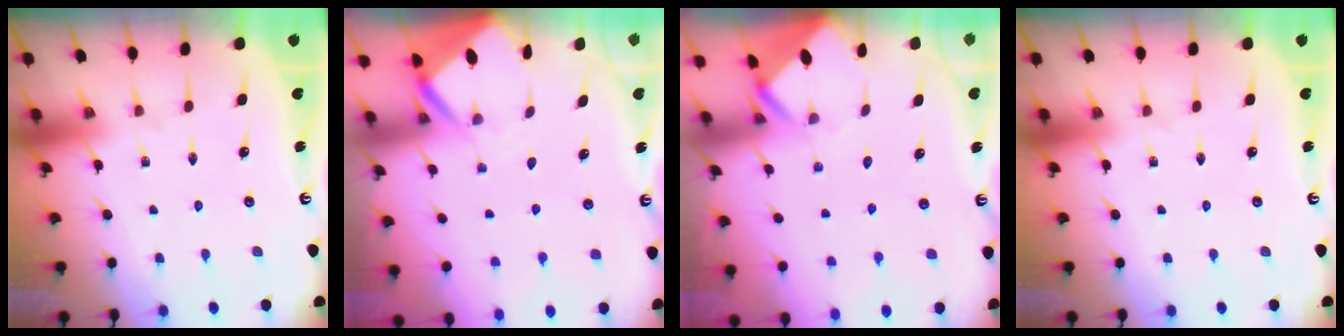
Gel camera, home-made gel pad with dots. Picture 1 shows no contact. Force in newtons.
{"total": 3.4, "press": 3.4, "slide": 0.3}
{"total": 3.7, "press": 3.7, "slide": 0.2}
{"total": 0.0}